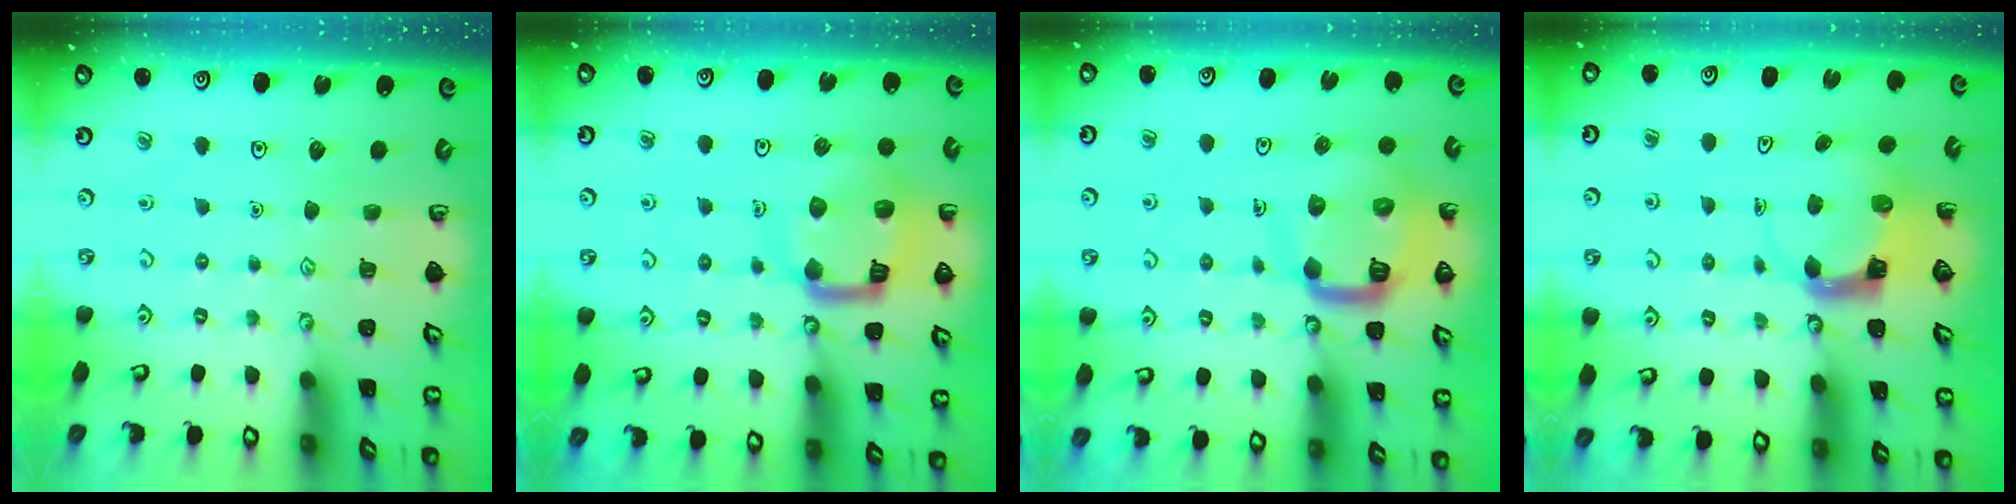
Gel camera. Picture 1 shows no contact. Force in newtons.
{"total": 15.5, "press": 15.4, "slide": 1.7}
{"total": 14.0, "press": 13.9, "slide": 1.5}
{"total": 3.7, "press": 3.7, "slide": 0.5}